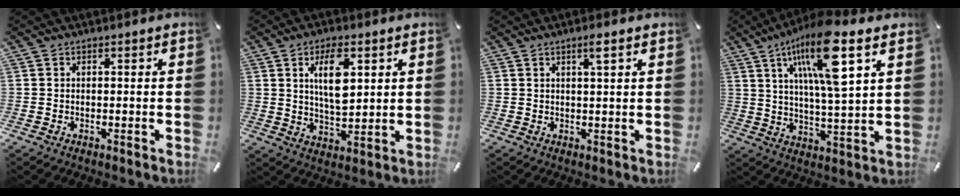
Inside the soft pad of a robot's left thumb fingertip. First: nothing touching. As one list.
[{"total": 9.5, "force": [3.5, 4.4, 7.7], "torque": [-0.141, -0.011, 0.052]}, {"total": 2.8, "force": [1.5, 0.1, 2.3], "torque": [-0.049, -0.001, 0.025]}, {"total": 17.8, "force": [8.9, 4.7, 14.7], "torque": [-0.270, -0.028, 0.137]}]